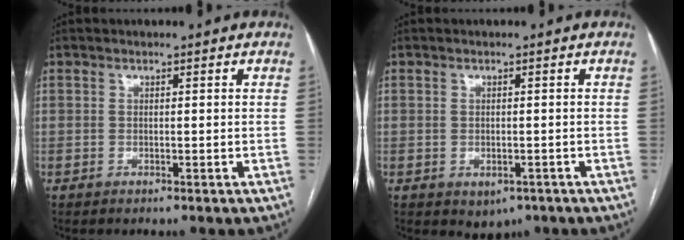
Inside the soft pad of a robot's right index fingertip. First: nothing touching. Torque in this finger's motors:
{"motor_torque": [0.84, -0.55, 0.15, 0.01]}